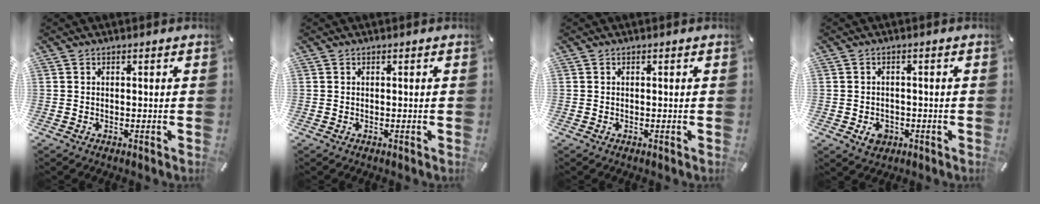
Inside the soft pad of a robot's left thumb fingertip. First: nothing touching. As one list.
[{"total": 0.0}, {"total": 0.0}, {"total": 3.9, "force": [-1.4, 3.1, 2.0], "torque": [-0.031, 0.002, -0.025]}]